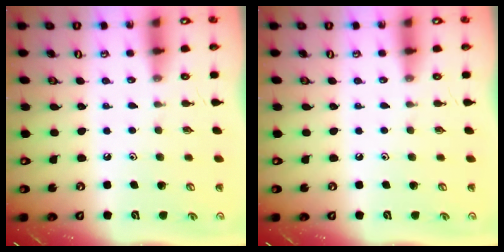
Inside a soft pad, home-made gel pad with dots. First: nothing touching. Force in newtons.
{"total": 0.0}